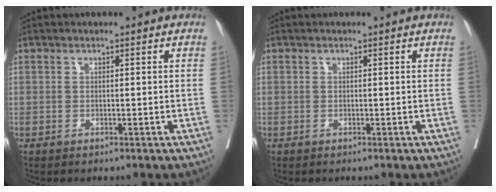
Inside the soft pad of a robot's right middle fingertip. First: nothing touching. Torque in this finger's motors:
{"motor_torque": [0.00, 0.00, -0.04, -0.05]}